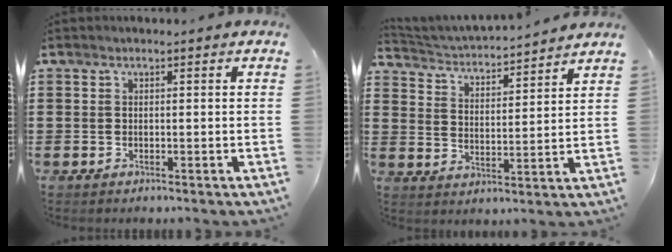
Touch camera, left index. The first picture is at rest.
{"total": 3.2, "force": [3.2, -0.2, 0.2], "torque": [-0.024, -0.031, 0.048]}